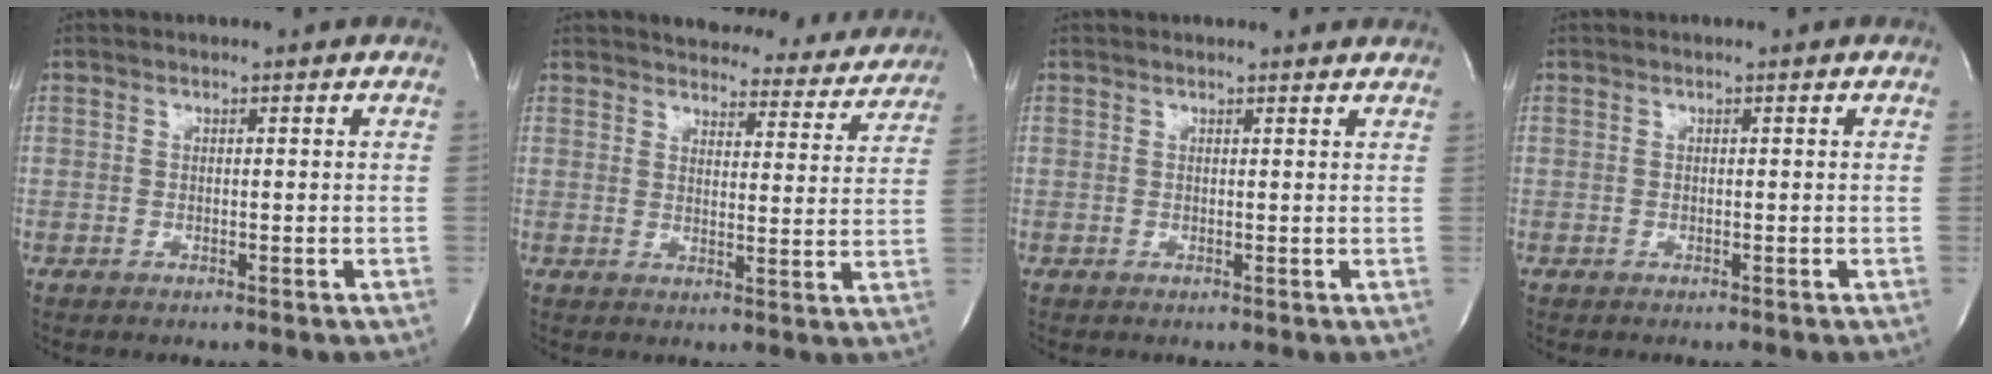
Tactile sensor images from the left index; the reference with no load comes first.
{"total": 11.6, "force": [11.0, 3.3, 1.7], "torque": [0.008, -0.027, 0.113]}
{"total": 3.9, "force": [3.8, 0.7, 0.8], "torque": [-0.011, 0.010, 0.035]}
{"total": 0.0}